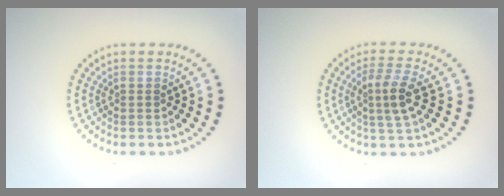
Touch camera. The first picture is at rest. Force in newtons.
{"total": 2.9, "press": 2.5, "slide": 1.4}